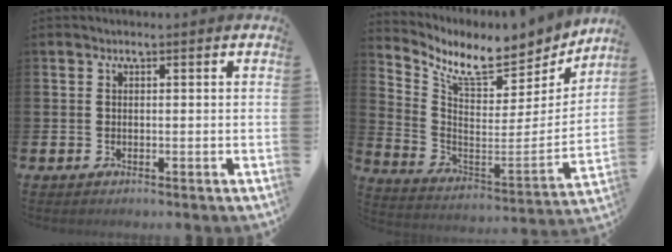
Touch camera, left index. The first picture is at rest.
{"total": 9.1, "force": [7.8, 3.0, 3.5], "torque": [-0.100, -0.062, 0.133]}